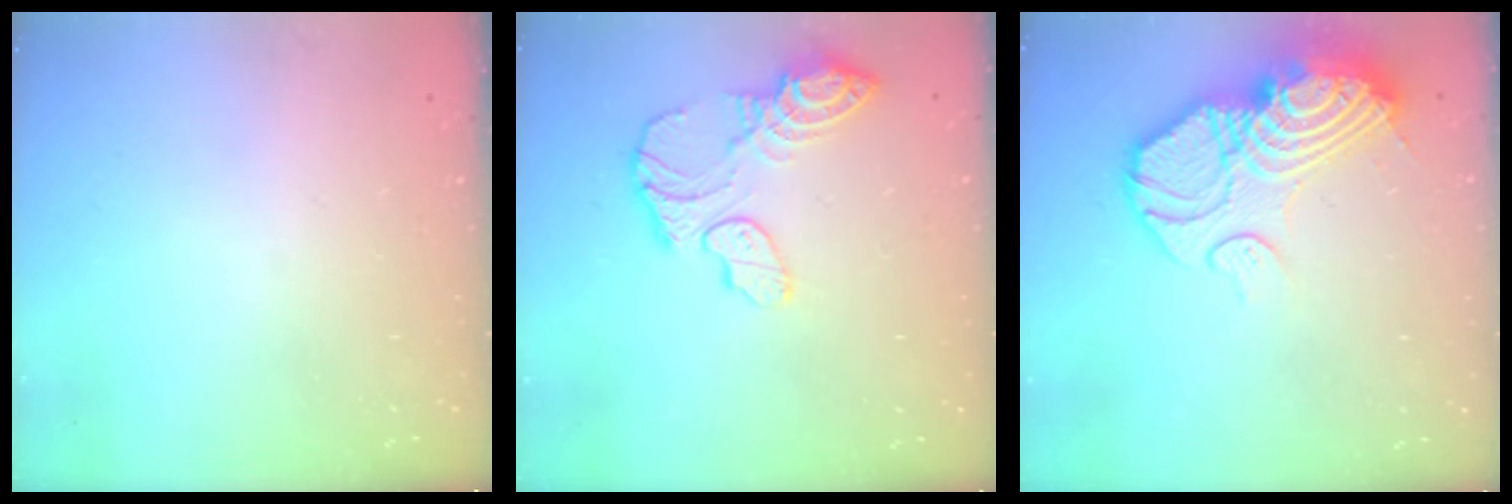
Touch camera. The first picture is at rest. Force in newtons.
{"total": 13.0, "press": 13.0, "slide": 1.1}
{"total": 21.8, "press": 21.7, "slide": 2.0}